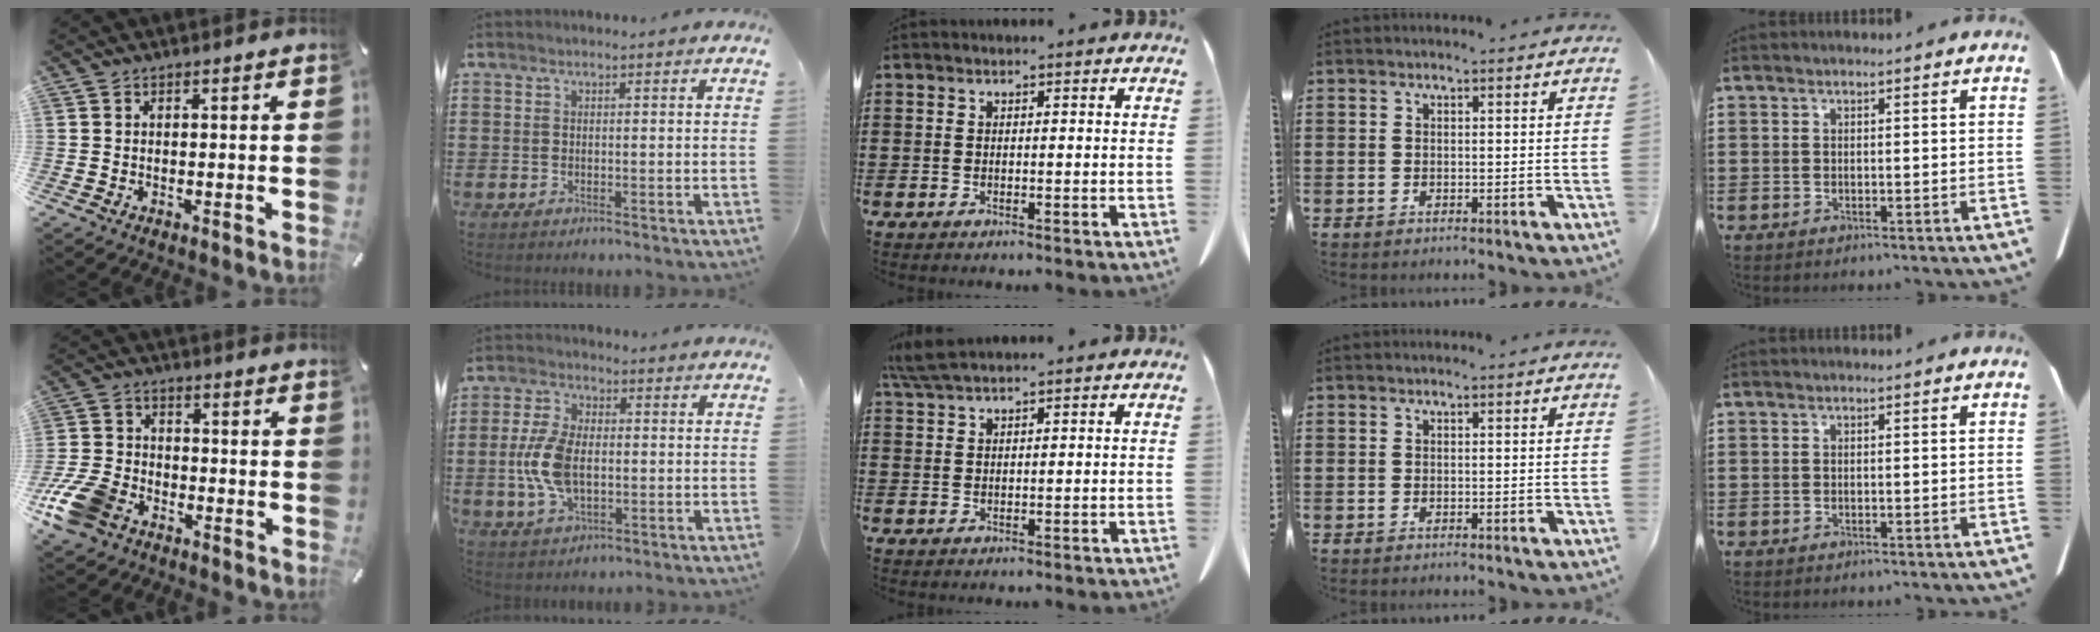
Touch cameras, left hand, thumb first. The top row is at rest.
{"thumb": {"total": 11.4, "force": [-6.4, 7.4, 5.8], "torque": [-0.132, 0.031, -0.120]}, "index": {"total": 8.6, "force": [-0.5, 4.9, 7.1], "torque": [-0.177, -0.001, -0.019]}, "middle": {"total": 3.8, "force": [3.1, 0.4, 2.2], "torque": [-0.050, 0.000, 0.059]}}